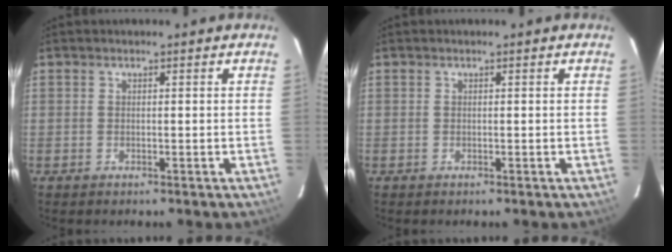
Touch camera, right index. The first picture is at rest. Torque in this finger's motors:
{"motor_torque": [0.00, 0.00, 0.00, 0.00]}